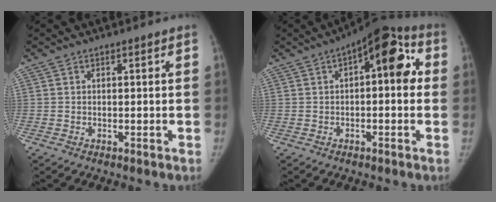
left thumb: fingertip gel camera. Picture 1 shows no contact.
{"total": 12.1, "force": [2.3, 5.4, 10.6], "torque": [-0.111, 0.037, 0.022]}